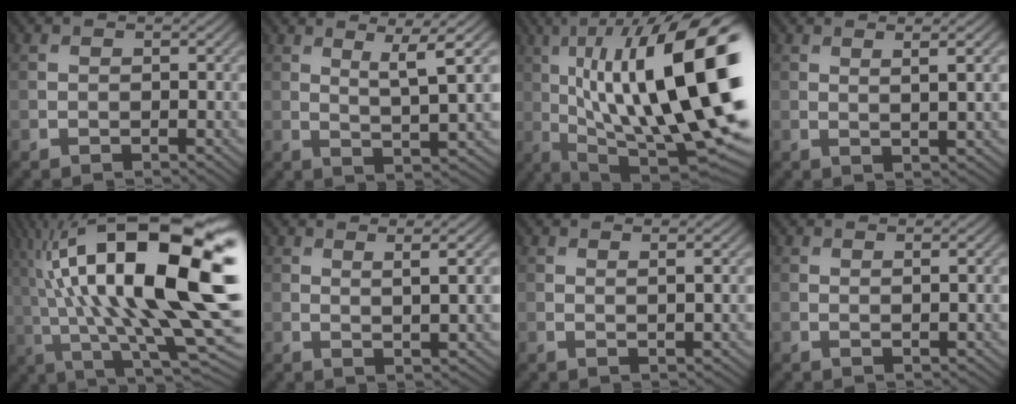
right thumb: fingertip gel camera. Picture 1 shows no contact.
{"total": 5.9, "force": [2.6, 0.1, 5.3], "torque": [-0.104, 0.008, 0.054]}
{"total": 21.5, "force": [3.1, 6.8, 20.2], "torque": [-0.328, 0.033, 0.056]}
{"total": 4.0, "force": [1.5, 0.6, 3.7], "torque": [-0.051, 0.013, 0.024]}
{"total": 22.2, "force": [4.9, 7.3, 20.4], "torque": [-0.350, 0.038, 0.084]}
{"total": 4.5, "force": [1.8, 0.5, 4.1], "torque": [-0.059, 0.014, 0.030]}
{"total": 2.8, "force": [1.0, 0.4, 2.6], "torque": [-0.033, 0.009, 0.016]}
{"total": 1.9, "force": [0.7, 0.1, 1.8], "torque": [-0.022, 0.007, 0.010]}